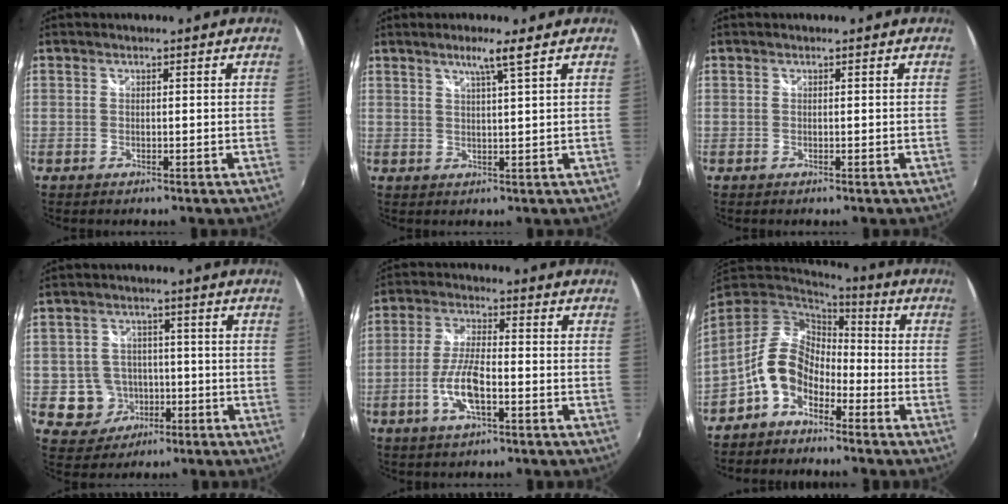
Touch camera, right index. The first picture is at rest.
{"total": 3.7, "force": [2.3, -0.7, 2.8], "torque": [-0.052, -0.002, 0.041]}
{"total": 0.0}
{"total": 7.5, "force": [-2.0, 7.1, 1.4], "torque": [-0.051, 0.021, -0.017]}
{"total": 8.2, "force": [-3.0, 2.3, 7.3], "torque": [-0.153, -0.001, -0.059]}
{"total": 10.2, "force": [-5.2, 6.6, 5.9], "torque": [-0.120, 0.024, -0.102]}